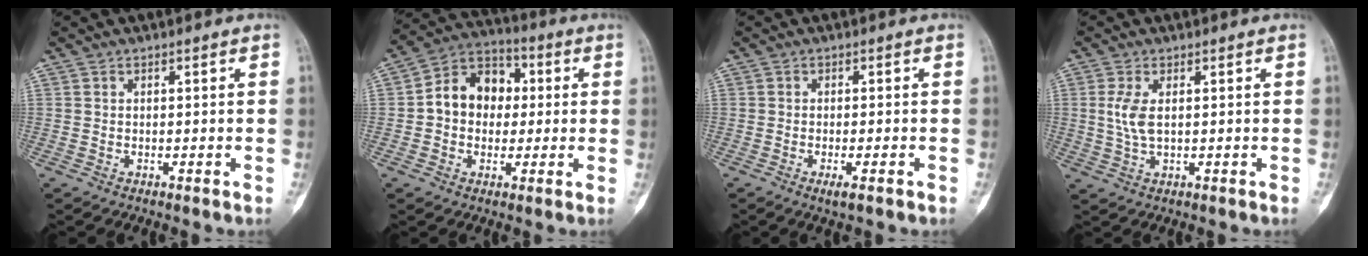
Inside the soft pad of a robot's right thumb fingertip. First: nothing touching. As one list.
[{"total": 11.5, "force": [0.6, 9.1, 7.0], "torque": [-0.075, 0.030, 0.000]}, {"total": 2.7, "force": [-1.5, 0.5, 2.2], "torque": [-0.034, -0.001, -0.024]}, {"total": 4.0, "force": [0.8, 2.0, 3.3], "torque": [-0.084, -0.002, 0.020]}]